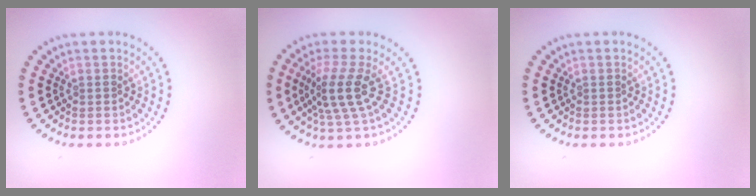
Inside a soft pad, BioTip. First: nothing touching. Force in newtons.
{"total": 3.7, "press": 2.7, "slide": 2.5}
{"total": 0.0}